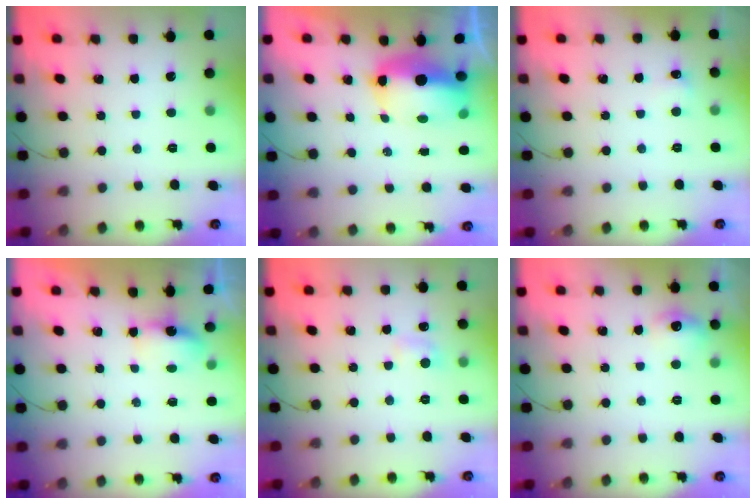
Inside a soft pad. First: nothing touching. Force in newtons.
{"total": 9.5, "press": 9.3, "slide": 2.0}
{"total": 4.0, "press": 3.9, "slide": 1.2}
{"total": 3.9, "press": 3.9, "slide": 0.7}
{"total": 5.1, "press": 4.8, "slide": 1.5}
{"total": 6.9, "press": 6.9, "slide": 1.0}